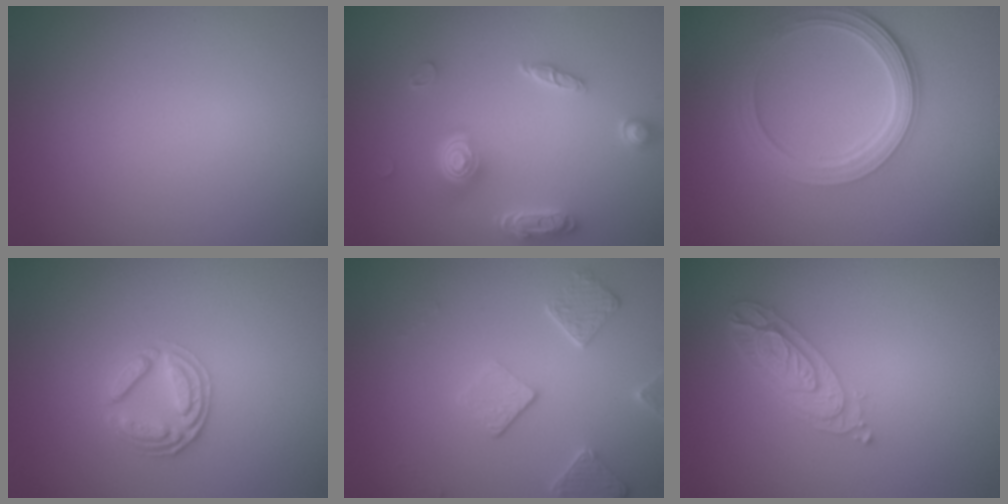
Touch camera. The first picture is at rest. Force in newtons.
{"total": 4.5, "press": 3.5, "slide": 2.8}
{"total": 5.2, "press": 3.8, "slide": 3.5}
{"total": 2.6, "press": 2.4, "slide": 1.0}
{"total": 2.9, "press": 2.8, "slide": 0.9}
{"total": 3.9, "press": 2.9, "slide": 2.6}